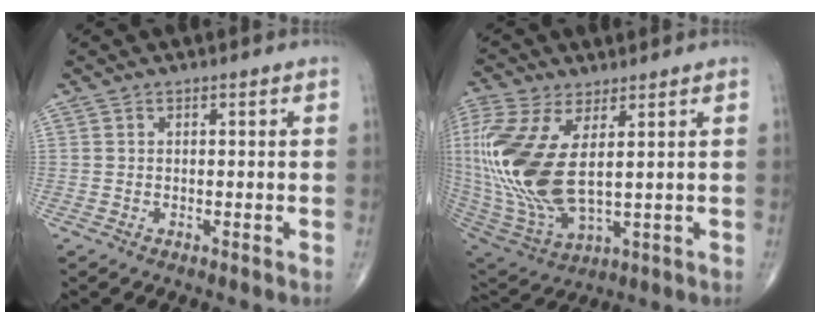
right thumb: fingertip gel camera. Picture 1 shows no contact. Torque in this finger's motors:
{"motor_torque": [2.13, 2.88, 2.38, 0.39, 0.88]}